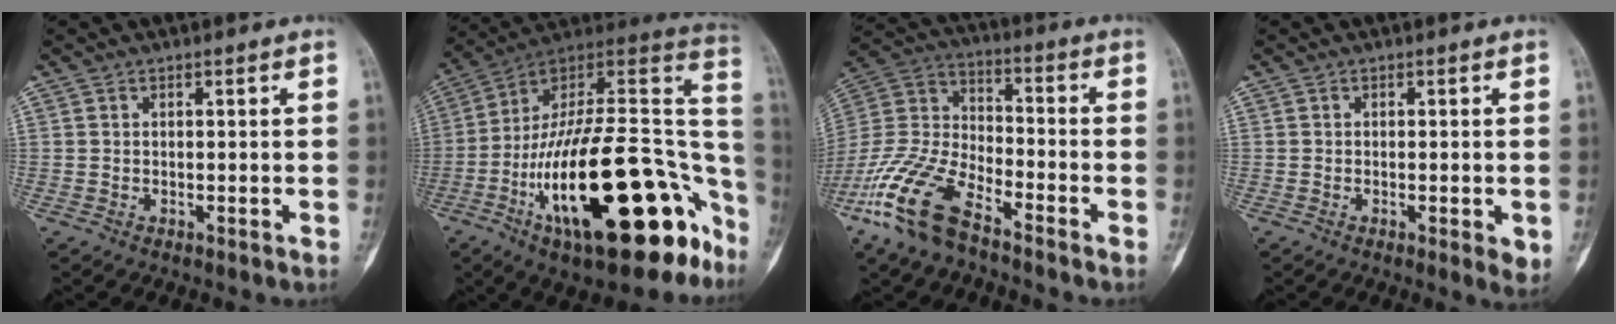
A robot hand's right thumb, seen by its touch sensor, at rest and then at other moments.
{"total": 34.8, "force": [-13.5, 13.7, 28.9], "torque": [-0.366, 0.076, -0.213]}
{"total": 16.7, "force": [-10.6, 7.2, 10.6], "torque": [-0.221, 0.046, -0.214]}
{"total": 3.5, "force": [-0.8, 1.2, 3.2], "torque": [-0.033, -0.007, -0.008]}